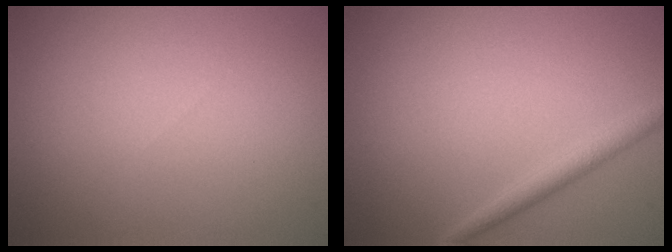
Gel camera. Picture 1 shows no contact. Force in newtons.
{"total": 1.9, "press": 1.9, "slide": 0.1}